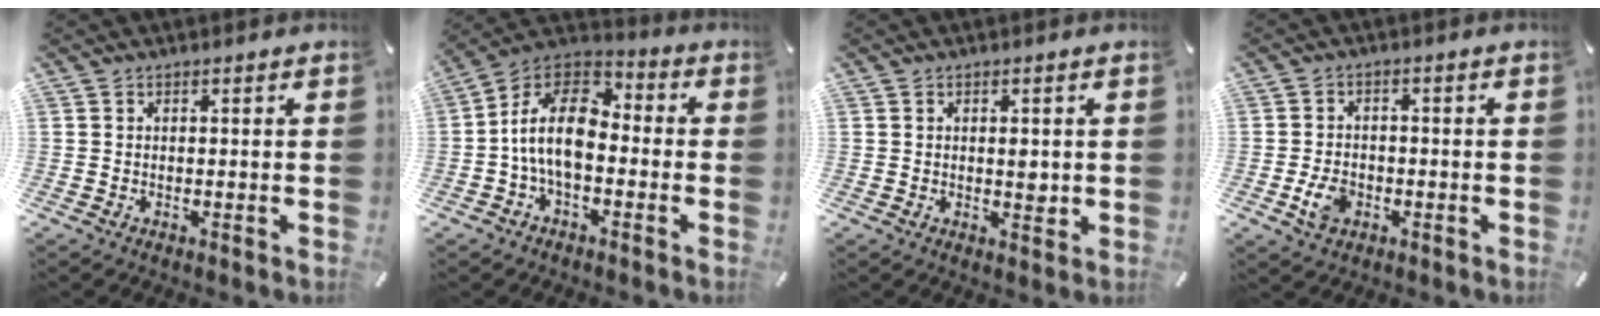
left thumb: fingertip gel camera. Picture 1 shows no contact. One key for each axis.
{"total": 14.5, "fx": -2.7, "fy": 8.7, "fz": 11.3, "tx": -0.232, "ty": 0.021, "tz": -0.052}
{"total": 2.7, "fx": 0.3, "fy": 1.5, "fz": 2.2, "tx": -0.028, "ty": -0.003, "tz": 0.002}
{"total": 4.9, "fx": -1.6, "fy": 3.7, "fz": 2.8, "tx": -0.058, "ty": 0.000, "tz": -0.032}